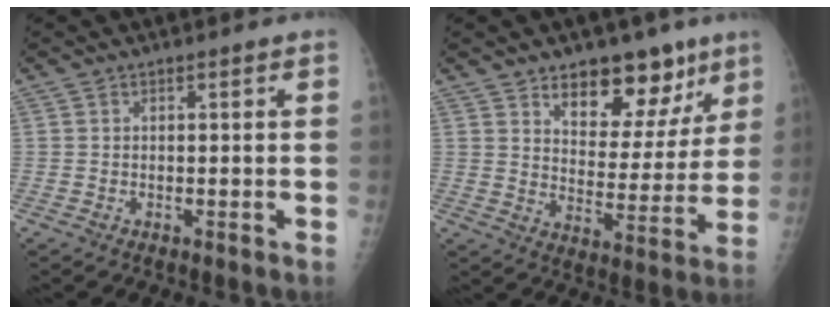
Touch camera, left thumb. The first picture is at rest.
{"total": 14.2, "force": [9.1, 7.9, 7.5], "torque": [-0.046, -0.051, 0.138]}